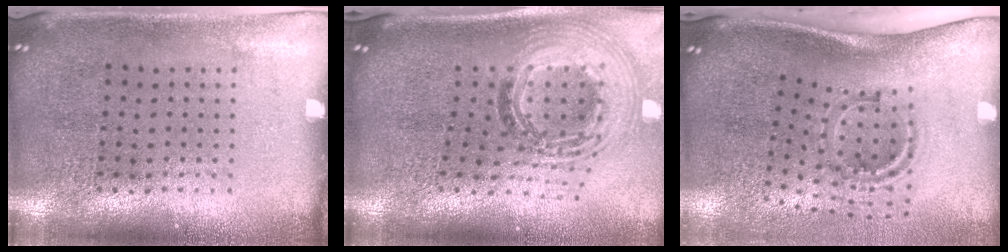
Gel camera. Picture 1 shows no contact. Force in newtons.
{"total": 2.0, "press": 1.6, "slide": 1.2}
{"total": 1.9, "press": 1.2, "slide": 1.5}